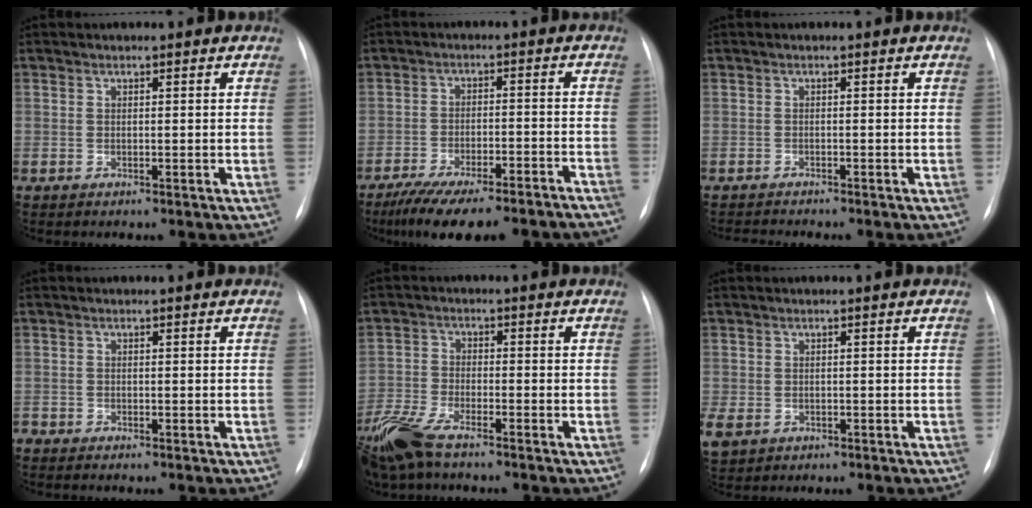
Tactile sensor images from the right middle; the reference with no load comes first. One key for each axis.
{"total": 18.5, "fx": -15.9, "fy": 2.8, "fz": 9.1, "tx": -0.115, "ty": -0.008, "tz": -0.221}
{"total": 2.3, "fx": -2.2, "fy": -0.6, "fz": 0.4, "tx": -0.005, "ty": -0.010, "tz": -0.031}
{"total": 0.8, "fx": -0.8, "fy": 0.0, "fz": 0.1, "tx": -0.004, "ty": -0.004, "tz": -0.014}
{"total": 8.6, "fx": -6.7, "fy": 2.0, "fz": 5.0, "tx": -0.117, "ty": -0.020, "tz": -0.134}
{"total": 3.7, "fx": -1.5, "fy": 2.8, "fz": 1.9, "tx": -0.048, "ty": -0.005, "tz": -0.013}